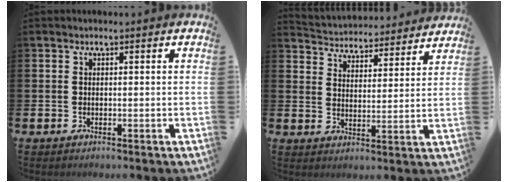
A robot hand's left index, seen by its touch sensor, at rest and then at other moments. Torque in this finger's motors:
{"motor_torque": [0.90, -1.24, 0.26, 0.00]}